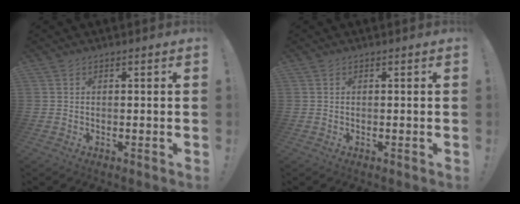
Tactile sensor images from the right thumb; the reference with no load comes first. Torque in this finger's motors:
{"motor_torque": [-0.02, 0.15, 0.02, -0.19, 0.10]}